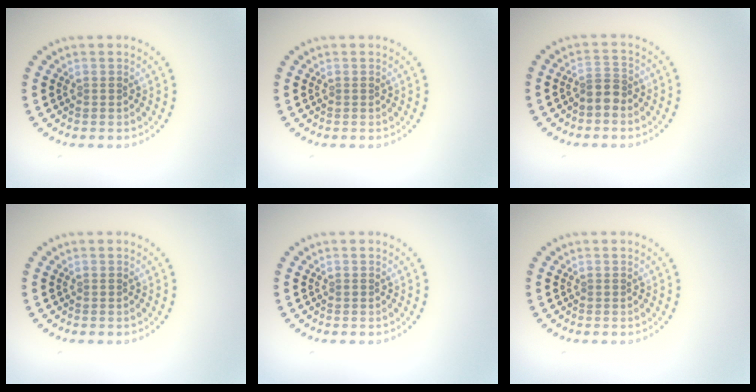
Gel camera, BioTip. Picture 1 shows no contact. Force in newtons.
{"total": 0.0}
{"total": 2.0, "press": 1.6, "slide": 1.2}
{"total": 0.0}
{"total": 0.0}
{"total": 0.0}